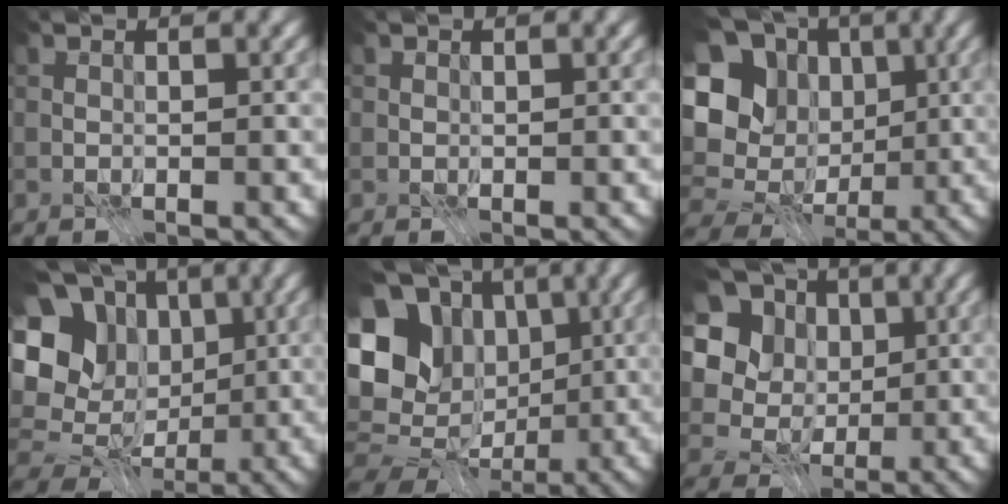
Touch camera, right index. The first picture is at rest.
{"total": 0.0}
{"total": 14.0, "force": [0.0, 11.8, 7.5], "torque": [-0.155, 0.021, -0.012]}
{"total": 14.6, "force": [0.7, 12.2, 8.1], "torque": [-0.169, 0.036, -0.001]}
{"total": 15.7, "force": [1.2, 12.8, 9.0], "torque": [-0.179, 0.024, 0.009]}
{"total": 14.5, "force": [2.3, 13.0, 5.9], "torque": [-0.176, 0.034, 0.027]}